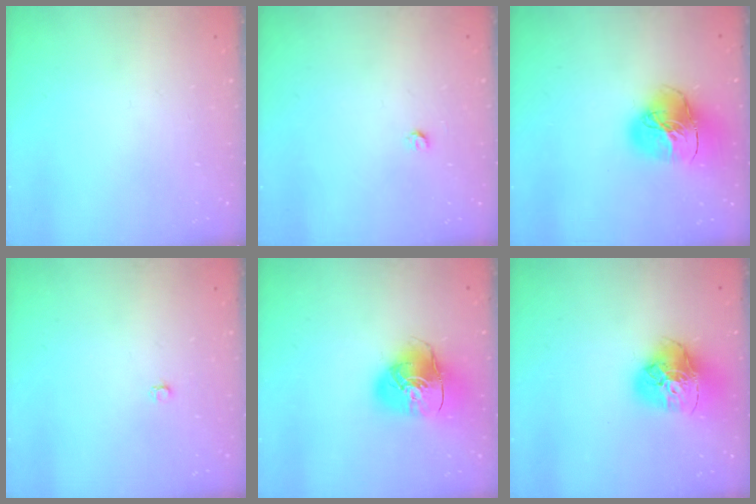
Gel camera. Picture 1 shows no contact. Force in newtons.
{"total": 3.0, "press": 3.0, "slide": 0.2}
{"total": 18.0, "press": 17.9, "slide": 1.8}
{"total": 2.2, "press": 2.2, "slide": 0.3}
{"total": 13.0, "press": 12.8, "slide": 1.9}
{"total": 16.4, "press": 16.4, "slide": 1.5}